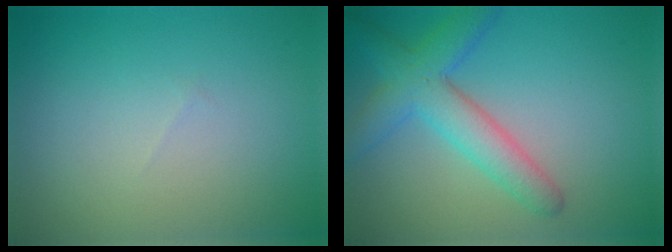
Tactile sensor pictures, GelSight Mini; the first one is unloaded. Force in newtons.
{"total": 5.3, "press": 5.3, "slide": 0.1}